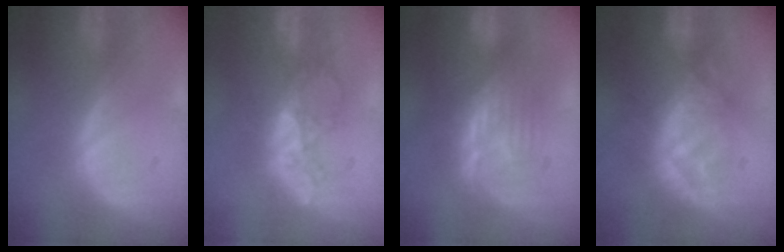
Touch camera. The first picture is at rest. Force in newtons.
{"total": 5.6, "press": 5.4, "slide": 1.6}
{"total": 8.4, "press": 8.2, "slide": 1.8}
{"total": 9.3, "press": 8.1, "slide": 4.5}